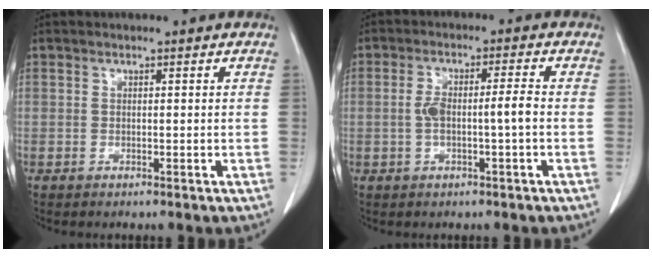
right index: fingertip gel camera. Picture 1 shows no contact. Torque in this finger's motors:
{"motor_torque": [0.28, 0.09, 0.25, 0.08]}